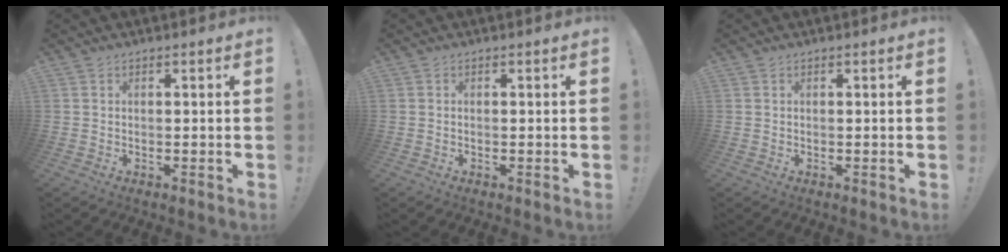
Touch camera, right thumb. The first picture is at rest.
{"total": 0.0}
{"total": 0.0}